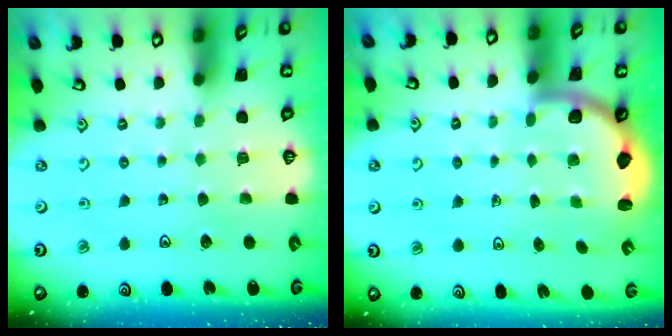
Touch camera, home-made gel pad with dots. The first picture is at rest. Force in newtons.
{"total": 2.6, "press": 2.5, "slide": 0.6}